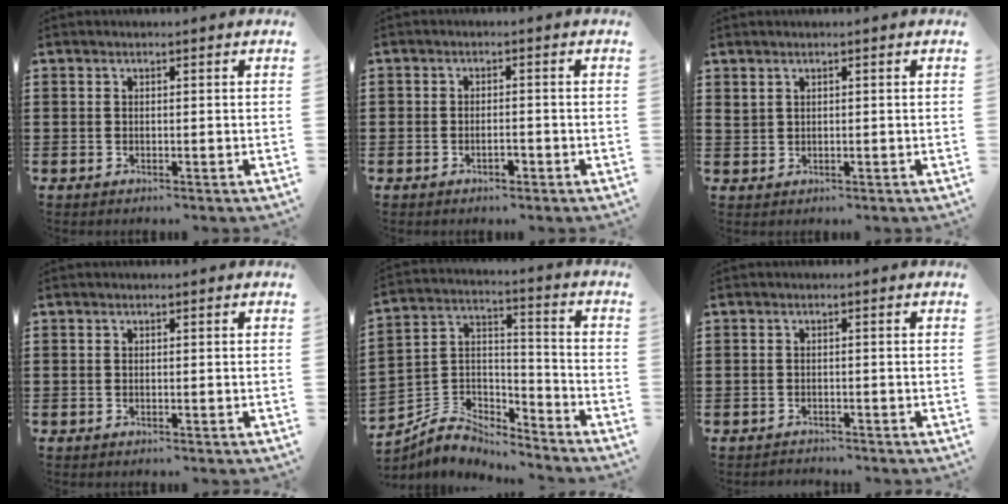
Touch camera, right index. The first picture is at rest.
{"total": 1.8, "force": [-1.1, 0.7, 1.2], "torque": [-0.026, 0.001, -0.022]}
{"total": 1.1, "force": [0.9, 0.4, 0.4], "torque": [-0.009, 0.001, 0.018]}
{"total": 0.0}
{"total": 5.9, "force": [-5.3, 2.5, 1.1], "torque": [-0.039, 0.004, -0.108]}
{"total": 1.1, "force": [-1.1, 0.2, -0.1], "torque": [-0.002, 0.003, -0.024]}